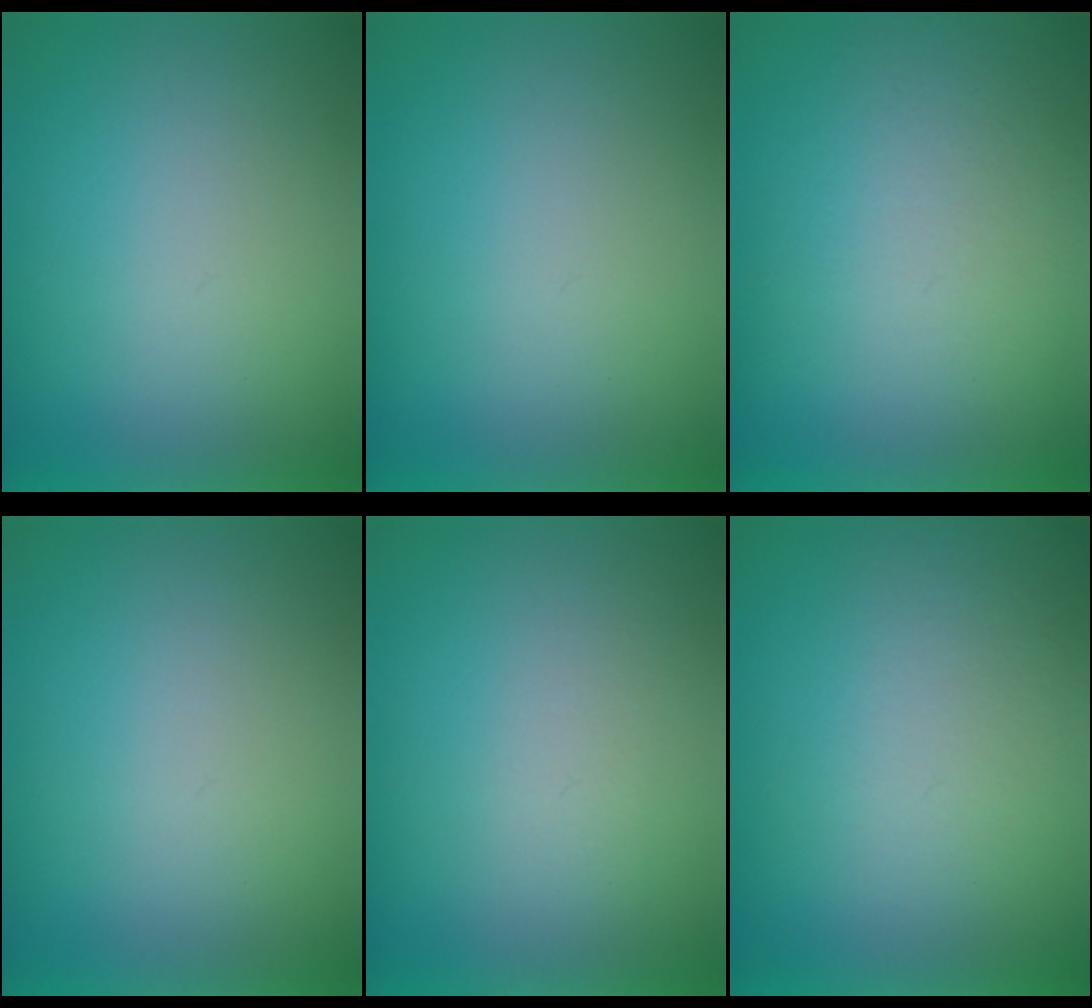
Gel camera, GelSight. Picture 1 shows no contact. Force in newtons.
{"total": 0.0}
{"total": 3.8}
{"total": 0.0}
{"total": 1.4}
{"total": 4.2}